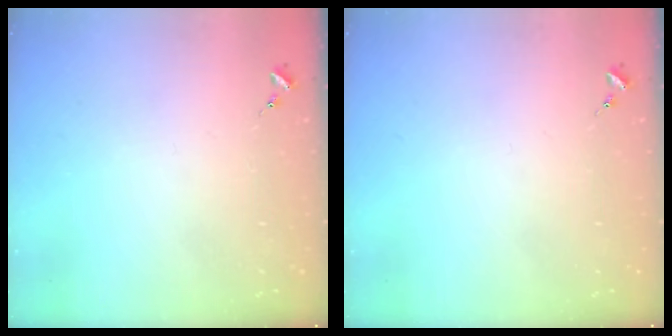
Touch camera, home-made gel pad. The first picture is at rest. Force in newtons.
{"total": 0.0}